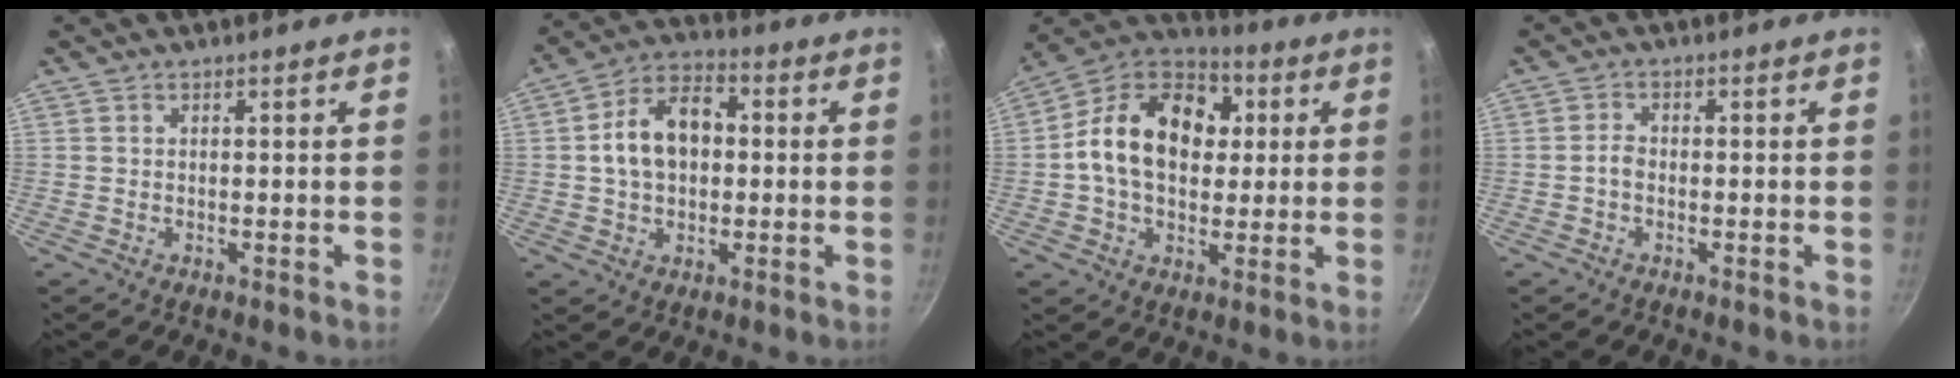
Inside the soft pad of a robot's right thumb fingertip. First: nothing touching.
{"total": 11.8, "force": [0.8, 8.2, 8.5], "torque": [-0.120, 0.028, 0.001]}
{"total": 18.6, "force": [2.3, 13.5, 12.6], "torque": [-0.183, 0.024, 0.019]}
{"total": 1.8, "force": [-0.7, 1.2, 1.2], "torque": [-0.023, 0.012, -0.017]}